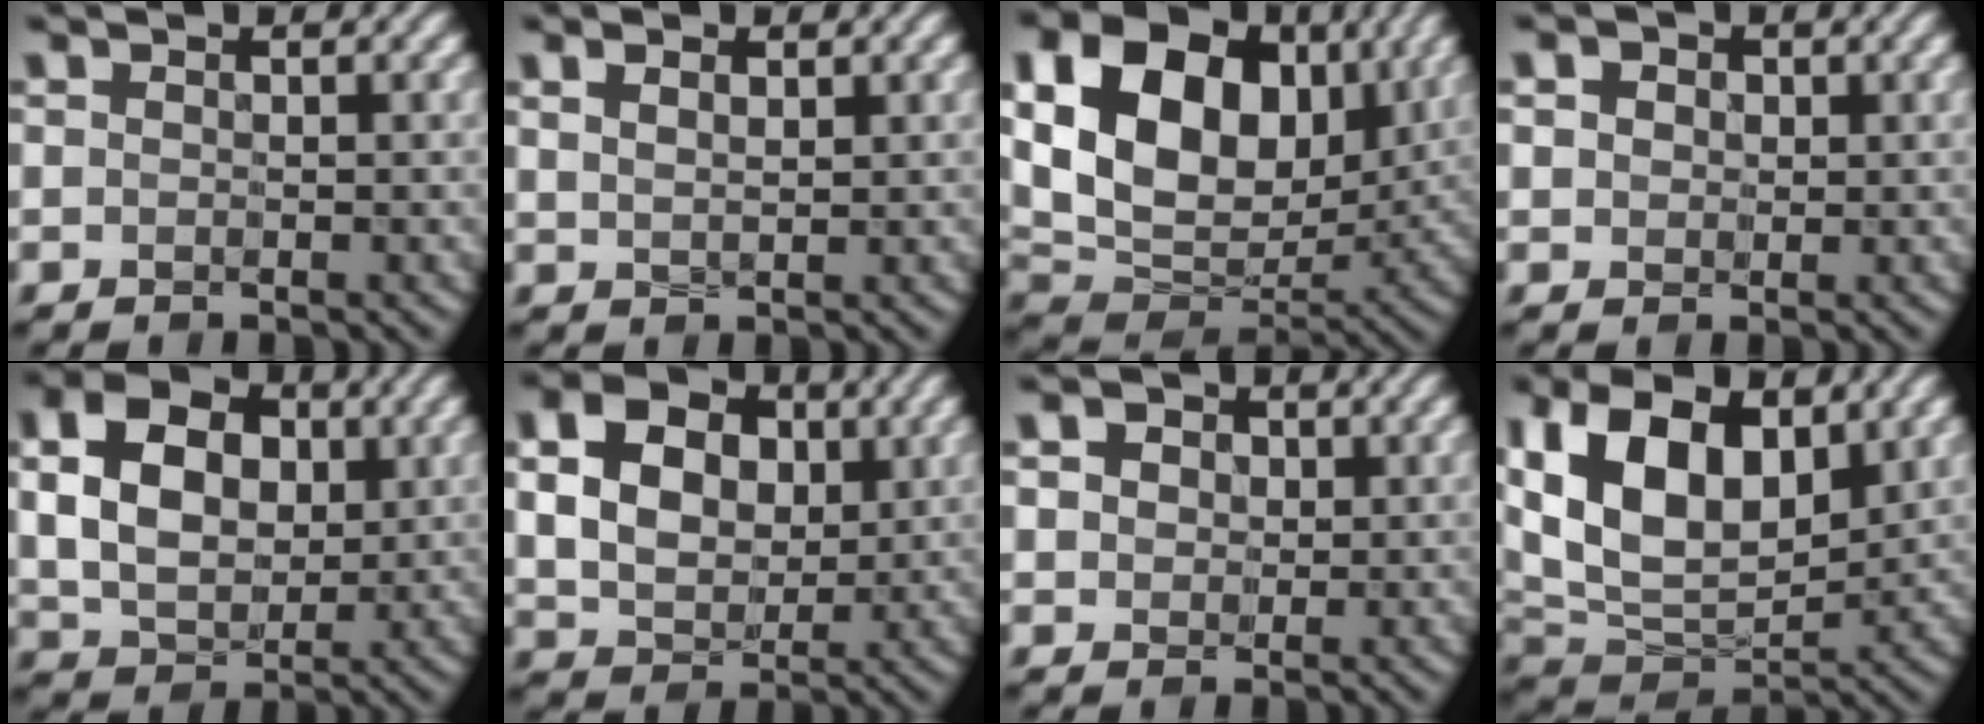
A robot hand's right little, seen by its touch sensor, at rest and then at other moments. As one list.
[{"total": 1.6, "force": [0.8, 0.8, 1.1], "torque": [-0.024, -0.001, 0.020]}, {"total": 15.7, "force": [3.9, 11.1, 10.3], "torque": [-0.211, 0.019, 0.075]}, {"total": 3.3, "force": [1.3, 2.6, 1.6], "torque": [-0.049, 0.011, 0.018]}, {"total": 8.5, "force": [1.4, 6.1, 5.7], "torque": [-0.133, 0.013, 0.022]}, {"total": 10.0, "force": [2.4, 7.7, 5.9], "torque": [-0.135, 0.022, 0.045]}, {"total": 5.3, "force": [2.2, 4.0, 2.7], "torque": [-0.074, 0.013, 0.025]}, {"total": 12.3, "force": [3.5, 7.4, 9.2], "torque": [-0.198, 0.001, 0.063]}]